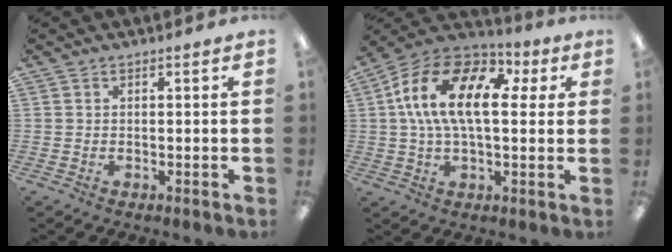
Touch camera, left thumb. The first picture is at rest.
{"total": 19.0, "force": [4.6, 9.6, 15.7], "torque": [-0.319, 0.002, 0.068]}